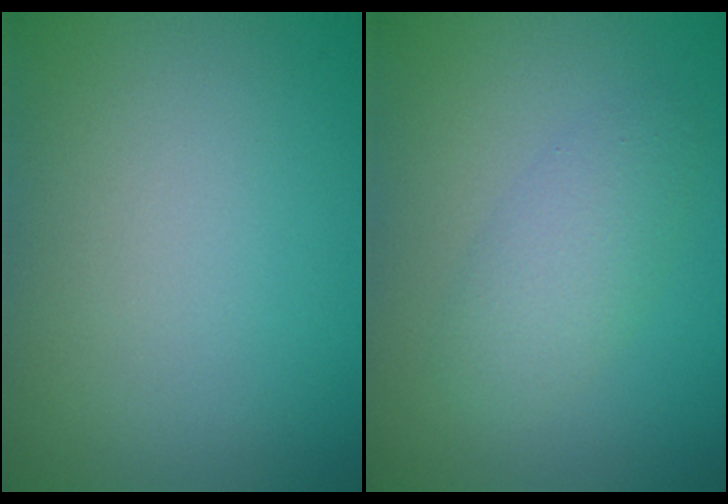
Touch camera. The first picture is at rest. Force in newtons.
{"total": 2.9, "press": 2.9, "slide": 0.1}